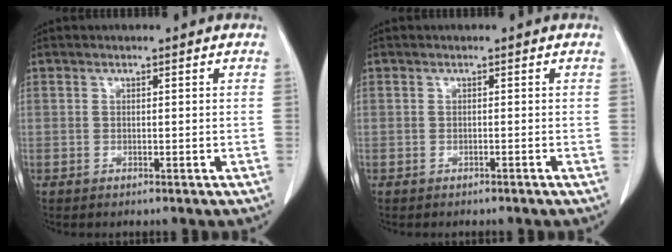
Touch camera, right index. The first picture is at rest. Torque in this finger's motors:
{"motor_torque": [0.00, 0.00, 0.00, 0.00]}